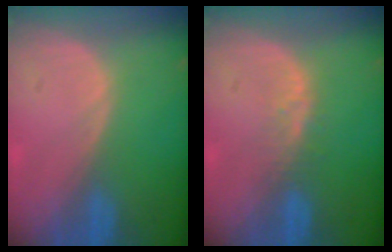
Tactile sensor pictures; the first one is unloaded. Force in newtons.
{"total": 2.5, "press": 2.4, "slide": 0.2}